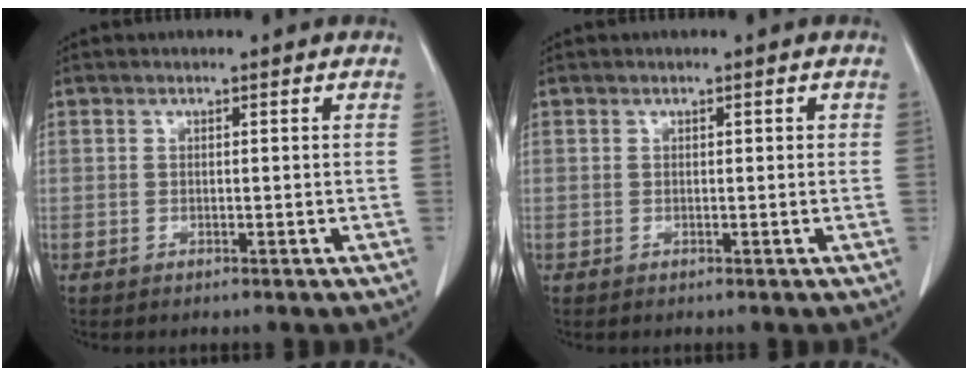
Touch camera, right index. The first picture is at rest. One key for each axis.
{"total": 0.7, "fx": 0.2, "fy": 0.4, "fz": 0.5, "tx": -0.002, "ty": 0.004, "tz": 0.003}